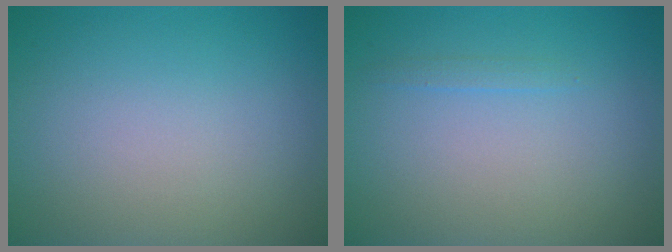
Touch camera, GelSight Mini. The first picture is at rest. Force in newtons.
{"total": 0.6, "press": 0.6, "slide": 0.1}